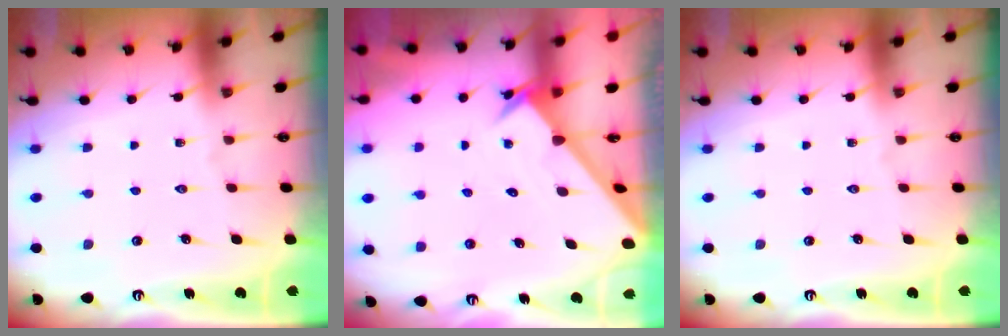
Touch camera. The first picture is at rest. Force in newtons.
{"total": 2.3, "press": 2.3, "slide": 0.2}
{"total": 0.0}